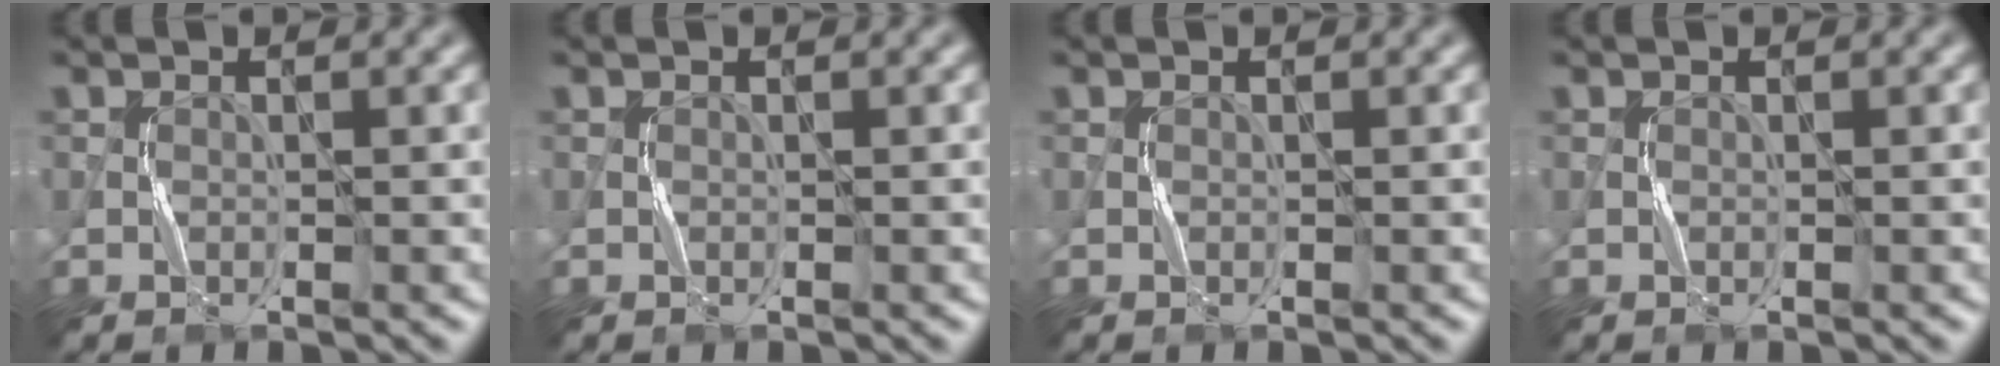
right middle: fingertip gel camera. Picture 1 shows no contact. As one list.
[{"total": 0.0}, {"total": 0.0}, {"total": 0.0}]